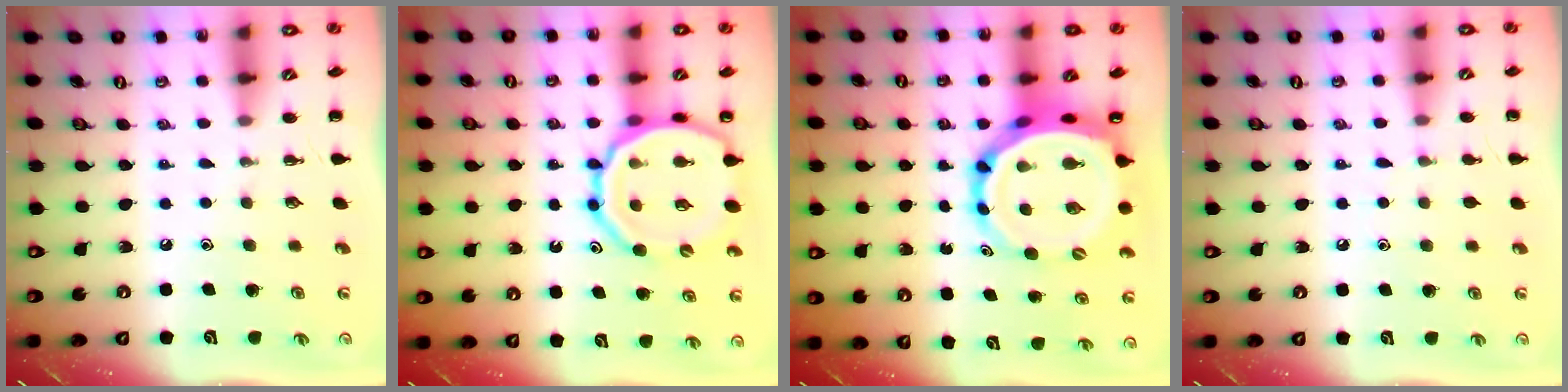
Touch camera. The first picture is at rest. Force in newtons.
{"total": 17.7, "press": 17.4, "slide": 3.3}
{"total": 11.3, "press": 10.9, "slide": 2.7}
{"total": 4.2, "press": 3.9, "slide": 1.4}